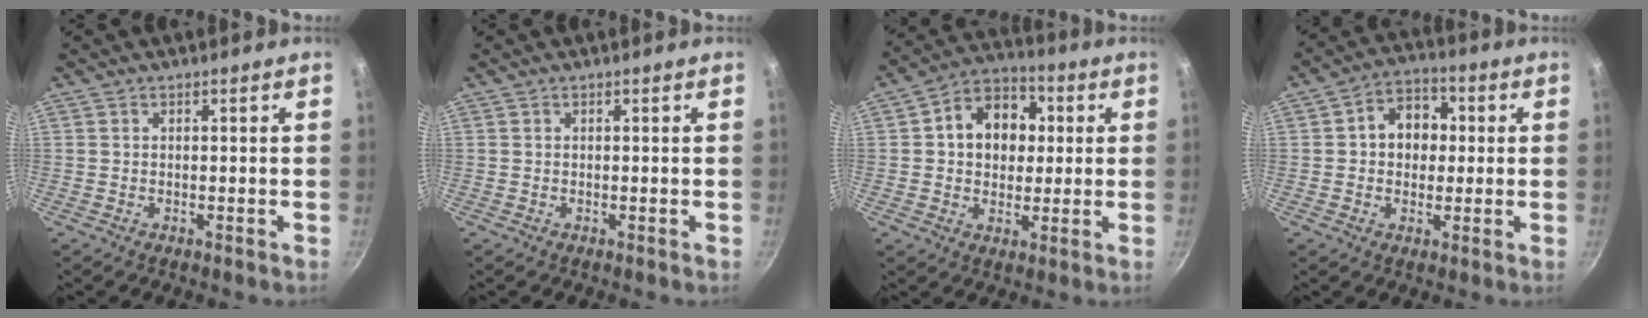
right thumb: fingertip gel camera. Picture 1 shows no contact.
{"total": 0.0}
{"total": 12.7, "force": [2.2, 9.8, 7.7], "torque": [-0.079, 0.015, 0.019]}
{"total": 9.1, "force": [1.0, 7.1, 5.5], "torque": [-0.041, 0.015, 0.002]}